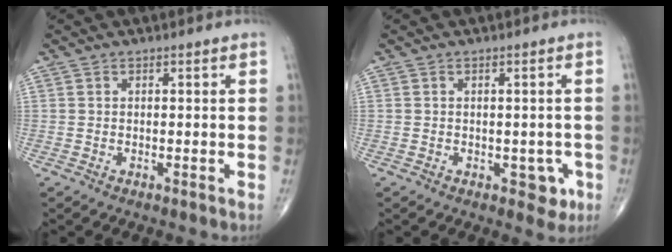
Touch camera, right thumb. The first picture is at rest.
{"total": 3.3, "force": [-1.1, 2.3, 2.1], "torque": [0.003, 0.005, -0.010]}